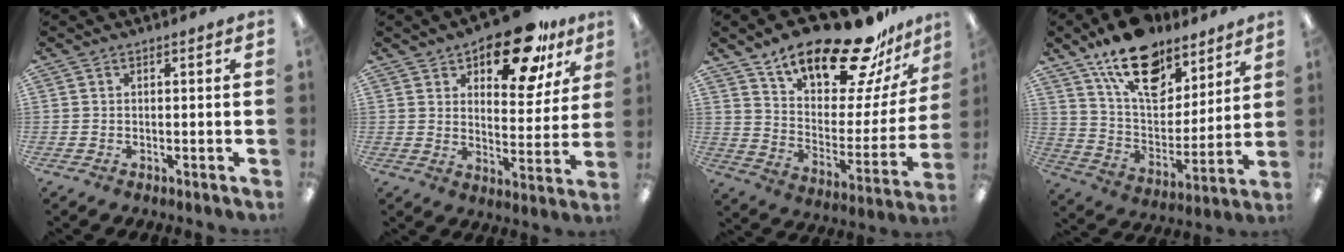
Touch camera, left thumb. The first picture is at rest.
{"total": 17.8, "force": [12.3, 7.7, 10.2], "torque": [-0.149, -0.067, 0.205]}
{"total": 23.5, "force": [18.3, 7.3, 12.8], "torque": [-0.202, -0.123, 0.307]}
{"total": 18.6, "force": [13.4, 9.1, 9.1], "torque": [-0.160, -0.077, 0.239]}